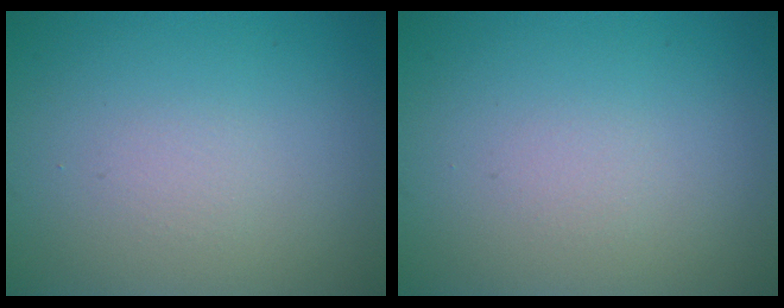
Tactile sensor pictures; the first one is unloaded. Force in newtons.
{"total": 0.5, "press": 0.5, "slide": 0.0}